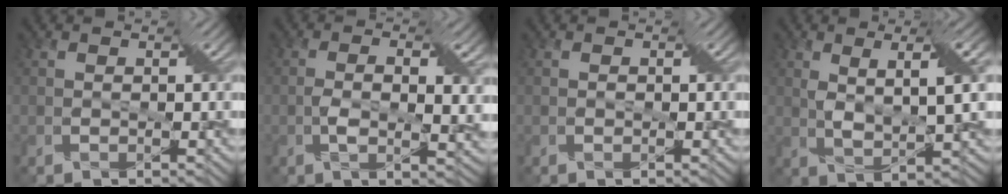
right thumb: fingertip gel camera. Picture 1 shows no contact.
{"total": 4.5, "force": [0.1, 1.8, 4.1], "torque": [-0.075, -0.008, 0.000]}
{"total": 0.0}
{"total": 4.9, "force": [2.1, 0.9, 4.3], "torque": [-0.079, 0.001, 0.038]}